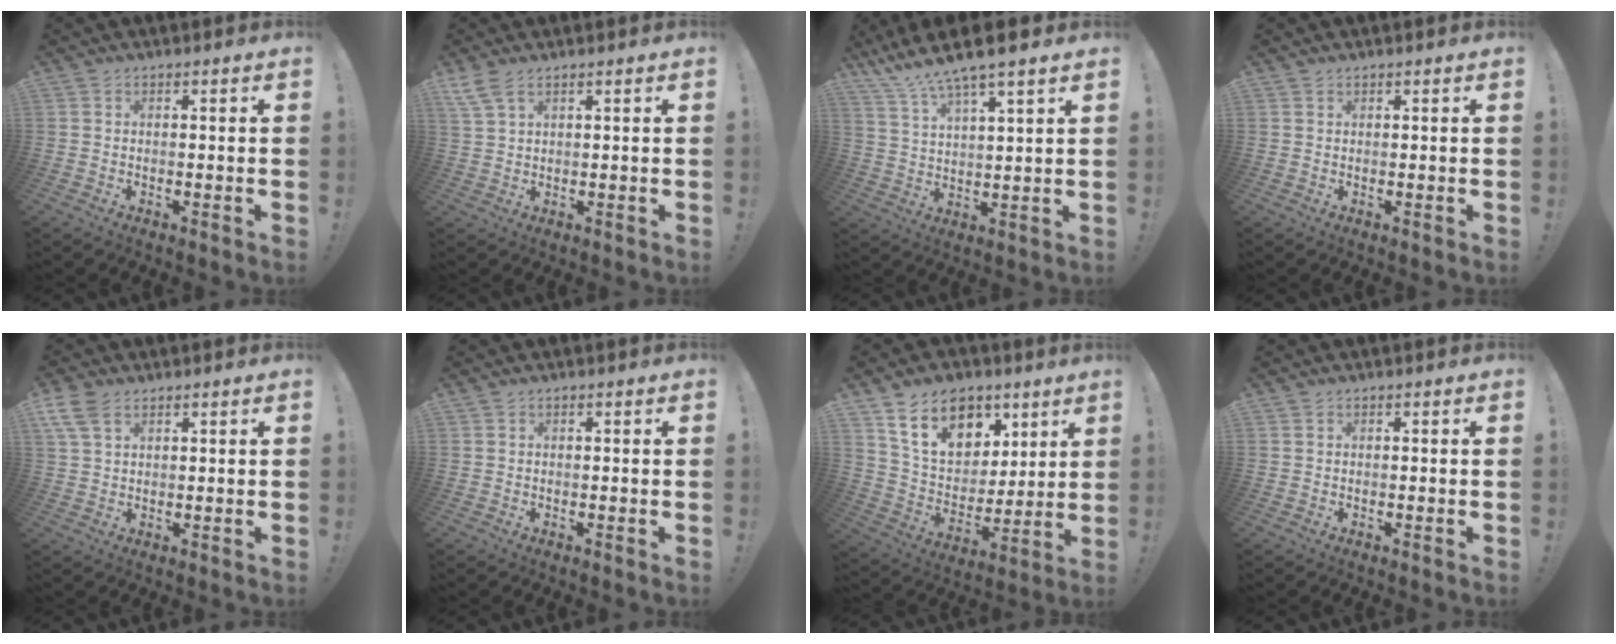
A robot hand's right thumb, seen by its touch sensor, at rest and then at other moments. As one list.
[{"total": 4.8, "force": [3.2, 1.7, 3.1], "torque": [-0.071, -0.005, 0.063]}, {"total": 8.8, "force": [7.7, 0.3, 4.3], "torque": [-0.088, -0.054, 0.135]}, {"total": 0.7, "force": [0.6, 0.4, 0.1], "torque": [0.001, -0.002, 0.012]}, {"total": 6.7, "force": [3.7, 3.6, 4.2], "torque": [-0.082, -0.001, 0.076]}, {"total": 0.0}, {"total": 17.4, "force": [9.8, 11.6, 8.4], "torque": [-0.142, -0.047, 0.186]}, {"total": 0.0}]